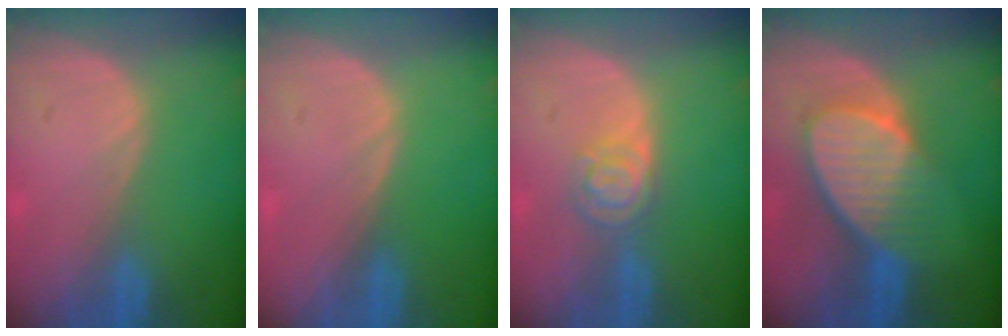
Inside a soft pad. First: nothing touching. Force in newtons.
{"total": 0.0}
{"total": 4.6, "press": 3.9, "slide": 2.4}
{"total": 8.8, "press": 8.0, "slide": 3.7}